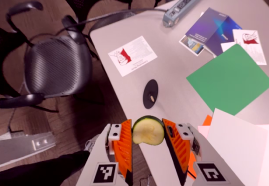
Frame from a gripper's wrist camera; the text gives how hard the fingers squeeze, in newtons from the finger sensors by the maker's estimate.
{"total": 4.5, "left": 4.2, "right": 4.9}